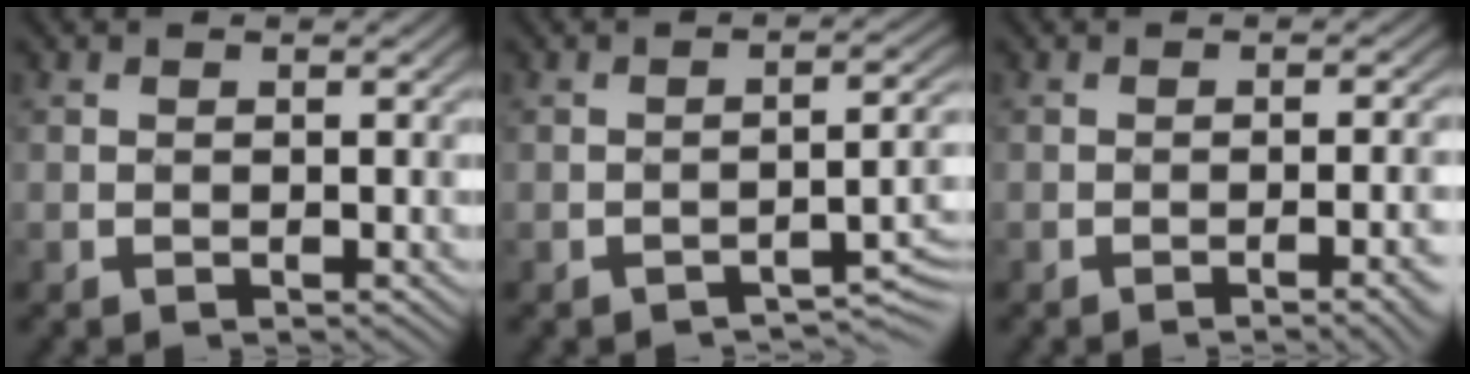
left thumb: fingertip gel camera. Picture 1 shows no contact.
{"total": 4.0, "force": [-2.8, 0.9, 2.7], "torque": [-0.031, 0.011, -0.043]}
{"total": 4.5, "force": [-1.7, 0.9, 4.1], "torque": [-0.048, 0.010, -0.027]}